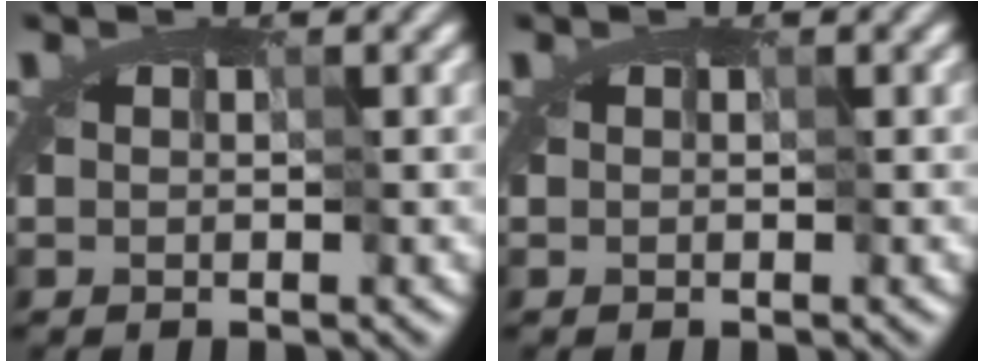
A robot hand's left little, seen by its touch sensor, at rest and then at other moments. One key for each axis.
{"total": 0.0}